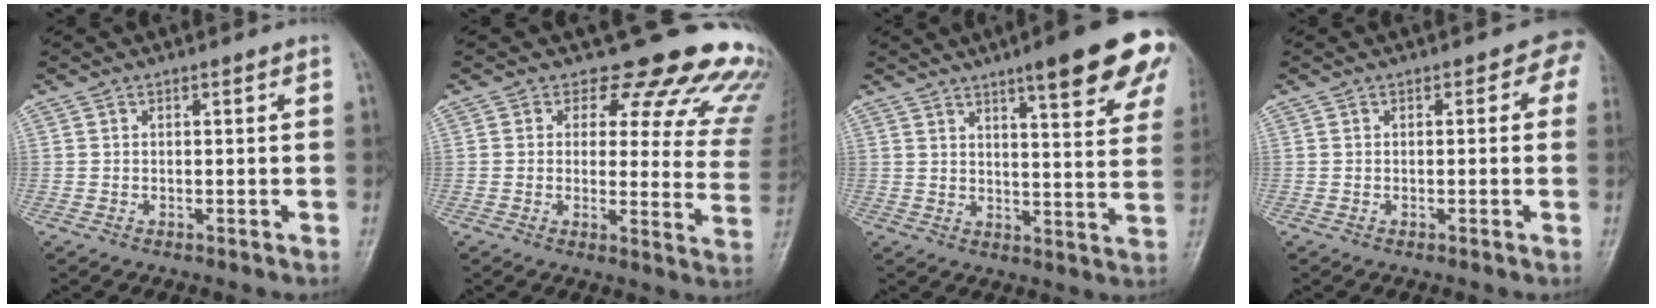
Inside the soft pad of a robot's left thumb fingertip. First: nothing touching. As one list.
[{"total": 18.4, "force": [15.4, 7.8, 6.2], "torque": [-0.011, -0.110, 0.151]}, {"total": 17.6, "force": [10.5, 3.5, 13.7], "torque": [-0.144, -0.039, 0.131]}, {"total": 2.7, "force": [0.5, 1.9, 1.9], "torque": [0.017, 0.007, -0.006]}]